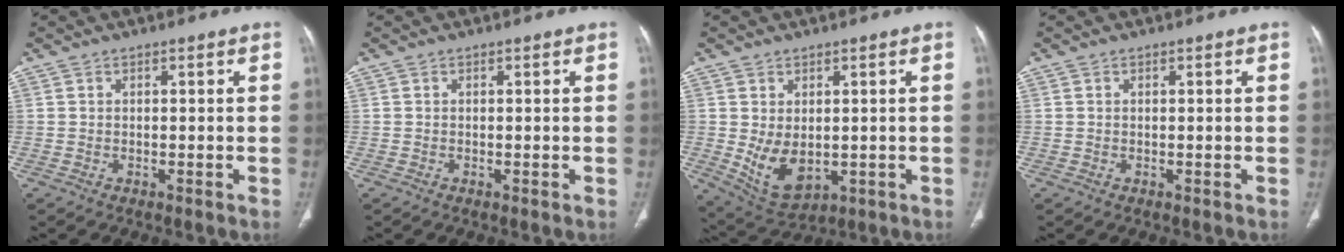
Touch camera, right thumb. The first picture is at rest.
{"total": 0.0}
{"total": 8.3, "force": [-0.5, 5.3, 6.3], "torque": [-0.100, -0.012, 0.016]}
{"total": 0.0}